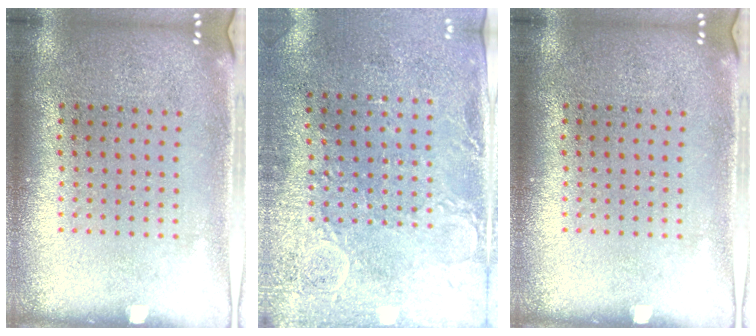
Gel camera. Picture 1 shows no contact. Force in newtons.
{"total": 3.0, "press": 2.2, "slide": 2.0}
{"total": 0.0}